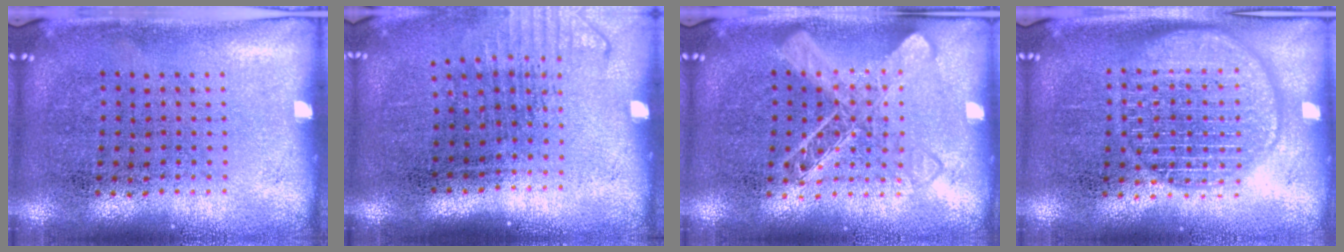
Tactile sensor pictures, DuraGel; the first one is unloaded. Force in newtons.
{"total": 1.3, "press": 1.0, "slide": 0.7}
{"total": 1.6, "press": 1.6, "slide": 0.4}
{"total": 3.0, "press": 3.0, "slide": 0.3}